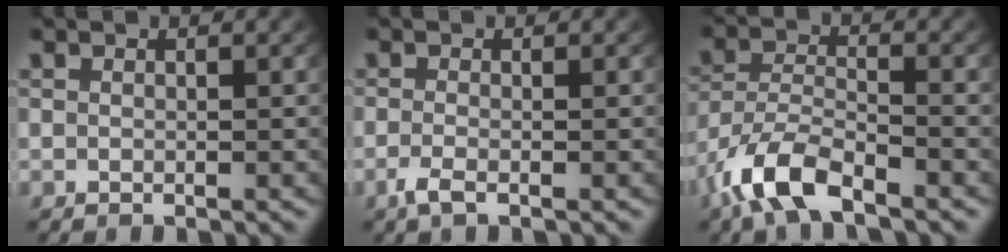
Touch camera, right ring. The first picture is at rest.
{"total": 1.9, "force": [-1.3, 0.4, 1.3], "torque": [-0.037, -0.014, -0.020]}
{"total": 4.5, "force": [-3.1, 1.7, 2.9], "torque": [-0.074, -0.023, -0.046]}